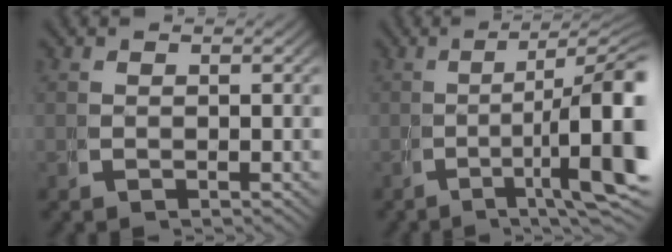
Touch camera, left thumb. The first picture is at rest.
{"total": 9.4, "force": [-1.0, 3.1, 8.8], "torque": [-0.131, -0.011, -0.019]}